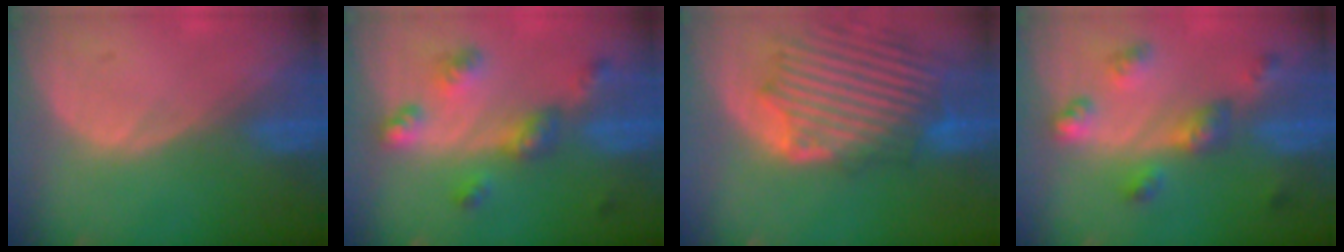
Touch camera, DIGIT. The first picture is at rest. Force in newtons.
{"total": 6.9, "press": 6.0, "slide": 3.3}
{"total": 11.4, "press": 10.8, "slide": 3.5}
{"total": 6.1, "press": 5.9, "slide": 1.7}